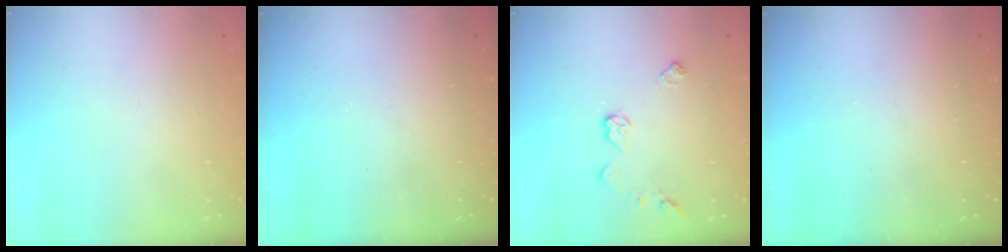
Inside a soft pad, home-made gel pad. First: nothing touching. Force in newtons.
{"total": 0.0}
{"total": 7.2, "press": 7.2, "slide": 0.2}
{"total": 0.0}